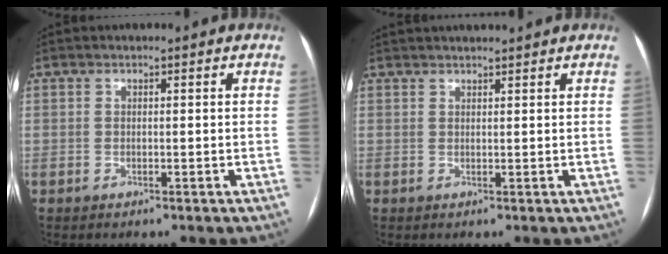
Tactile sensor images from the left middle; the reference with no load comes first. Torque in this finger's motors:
{"motor_torque": [-0.14, -0.34, -0.04, 0.04]}